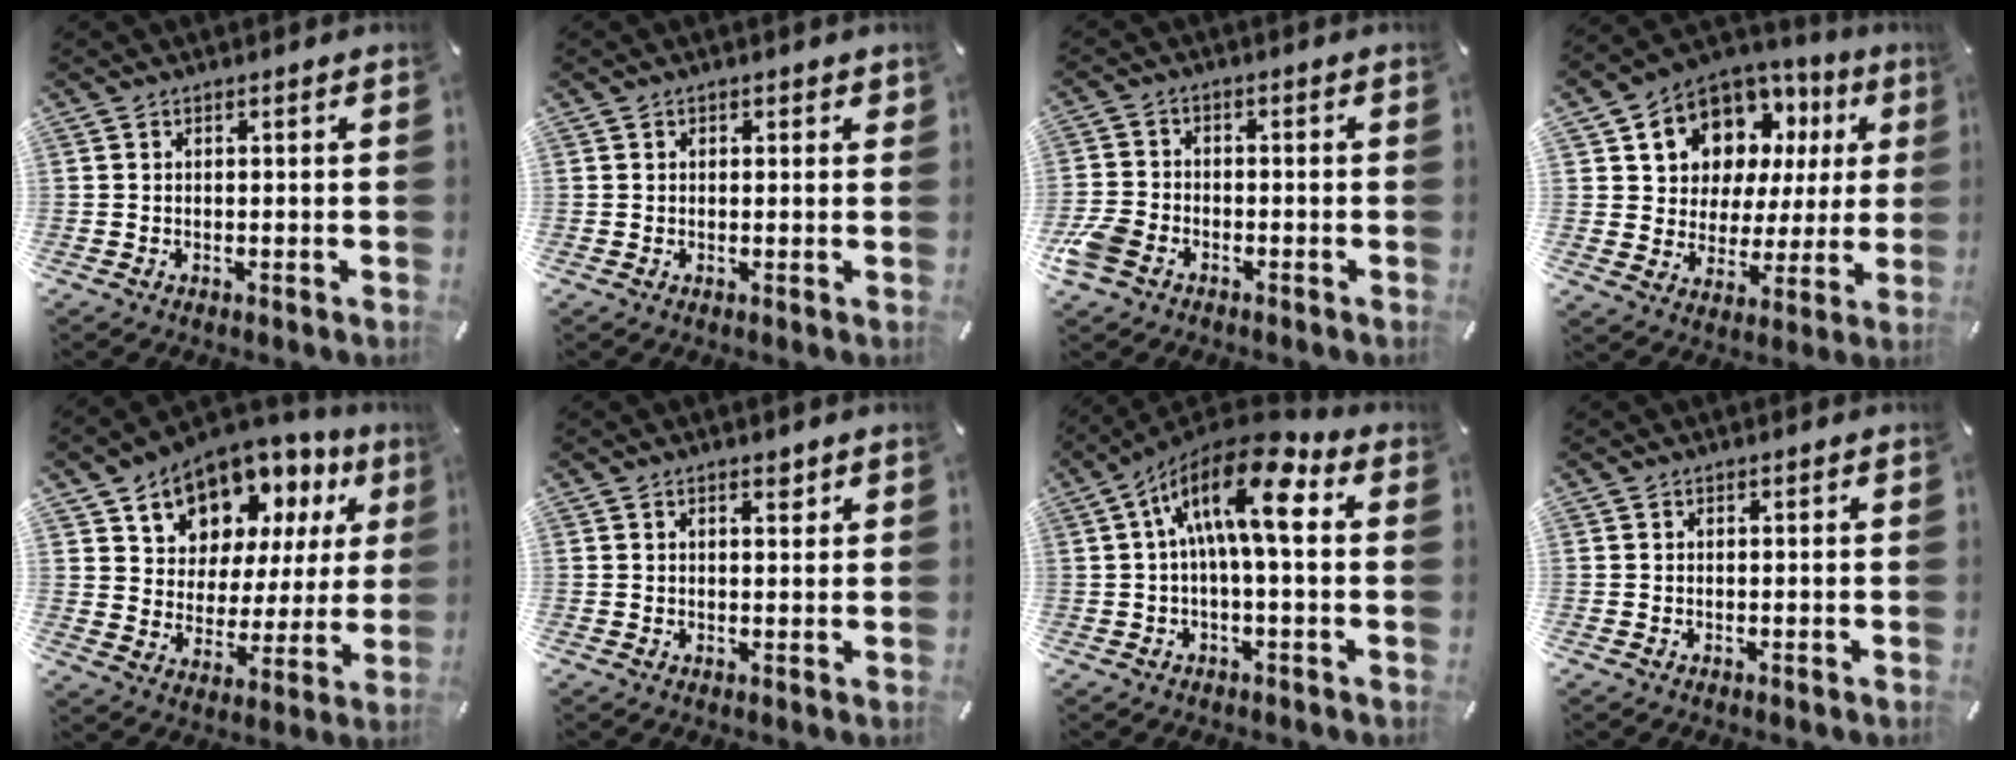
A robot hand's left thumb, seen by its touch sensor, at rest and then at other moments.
{"total": 0.8, "force": [0.4, 0.6, 0.3], "torque": [0.002, 0.001, 0.005]}
{"total": 6.5, "force": [-3.5, 4.6, 3.0], "torque": [-0.076, 0.015, -0.068]}
{"total": 11.0, "force": [6.4, 8.5, 2.5], "torque": [-0.062, -0.057, 0.124]}
{"total": 11.2, "force": [8.3, 7.3, 1.7], "torque": [-0.045, -0.075, 0.151]}
{"total": 1.9, "force": [1.1, 1.0, 1.2], "torque": [-0.018, 0.000, 0.016]}
{"total": 15.7, "force": [3.4, 5.6, 14.2], "torque": [-0.254, -0.015, 0.052]}
{"total": 0.0}